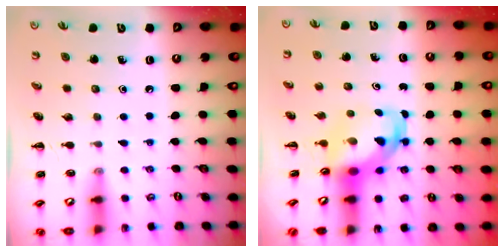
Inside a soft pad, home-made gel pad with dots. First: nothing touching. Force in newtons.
{"total": 5.5, "press": 5.4, "slide": 1.1}